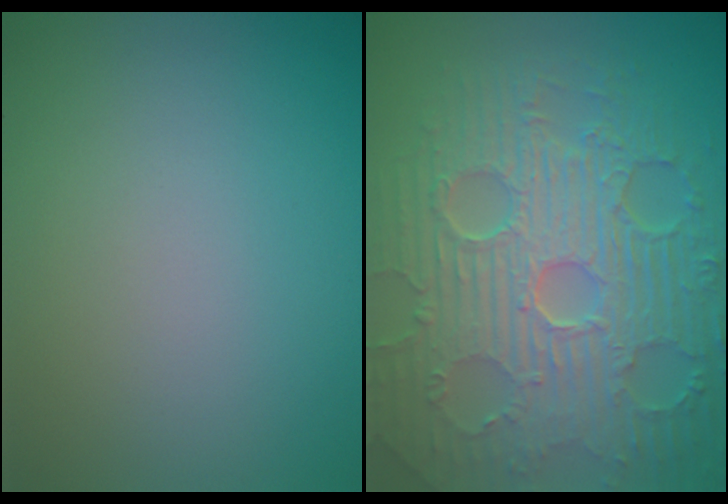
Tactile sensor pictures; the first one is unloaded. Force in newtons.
{"total": 10.8, "press": 7.1, "slide": 8.1}